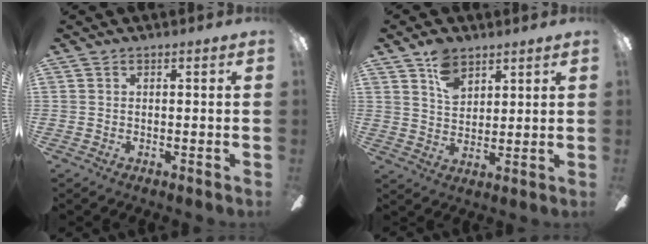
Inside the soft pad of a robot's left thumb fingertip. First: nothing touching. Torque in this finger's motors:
{"motor_torque": [0.86, 0.31, 0.48, -0.60, 0.01]}